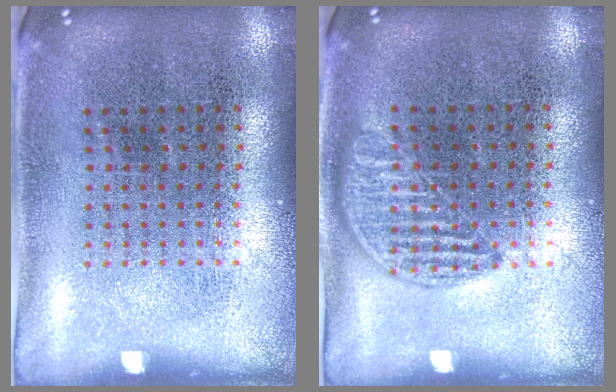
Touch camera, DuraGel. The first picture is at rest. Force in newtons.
{"total": 0.9, "press": 0.8, "slide": 0.4}